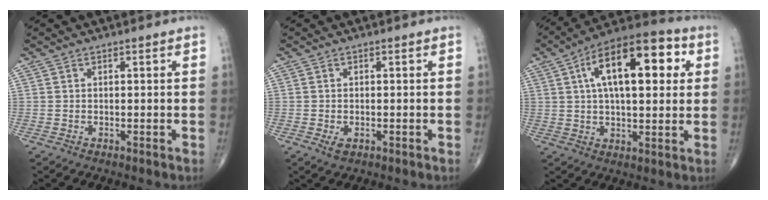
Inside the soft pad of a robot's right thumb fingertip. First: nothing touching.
{"total": 2.0, "force": [-0.7, 1.1, 1.5], "torque": [-0.027, -0.001, -0.009]}
{"total": 19.5, "force": [5.3, 8.8, 16.6], "torque": [-0.237, 0.018, 0.073]}